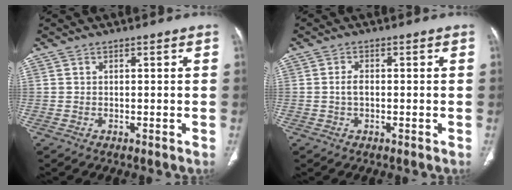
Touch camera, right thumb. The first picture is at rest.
{"total": 2.0, "force": [-0.2, 1.2, 1.6], "torque": [-0.034, 0.005, -0.006]}